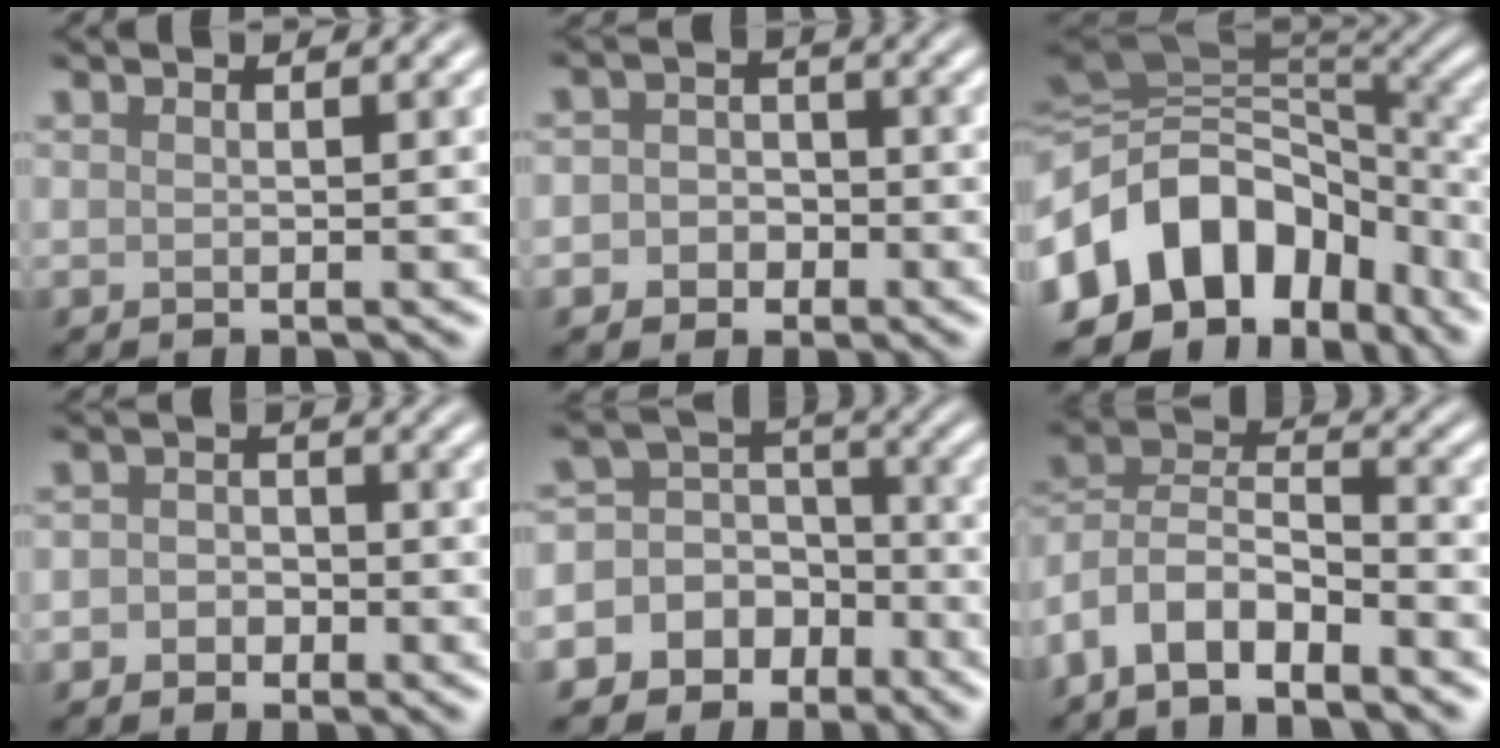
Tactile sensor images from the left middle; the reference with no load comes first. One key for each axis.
{"total": 3.0, "fx": -0.9, "fy": 2.6, "fz": 1.1, "tx": 0.008, "ty": 0.003, "tz": -0.034}
{"total": 14.1, "fx": -3.6, "fy": 10.1, "fz": 9.1, "tx": -0.176, "ty": 0.011, "tz": -0.072}
{"total": 2.2, "fx": -0.8, "fy": 1.8, "fz": 0.9, "tx": 0.002, "ty": -0.001, "tz": -0.028}
{"total": 10.9, "fx": -5.6, "fy": 9.1, "fz": 2.1, "tx": -0.058, "ty": 0.001, "tz": -0.097}
{"total": 7.1, "fx": -4.7, "fy": 2.9, "fz": 4.5, "tx": -0.080, "ty": 0.004, "tz": -0.095}